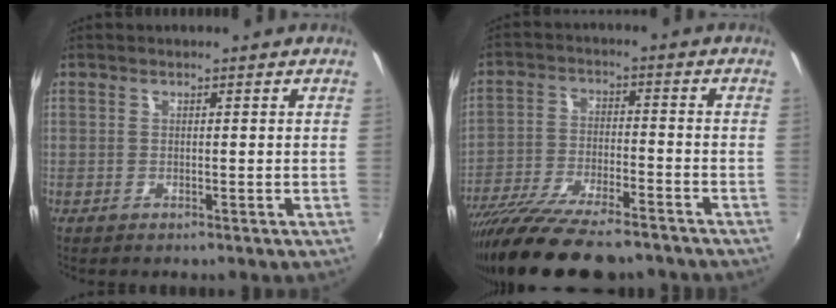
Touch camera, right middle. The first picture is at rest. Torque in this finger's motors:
{"motor_torque": [1.08, -1.07, 0.38, 0.21]}